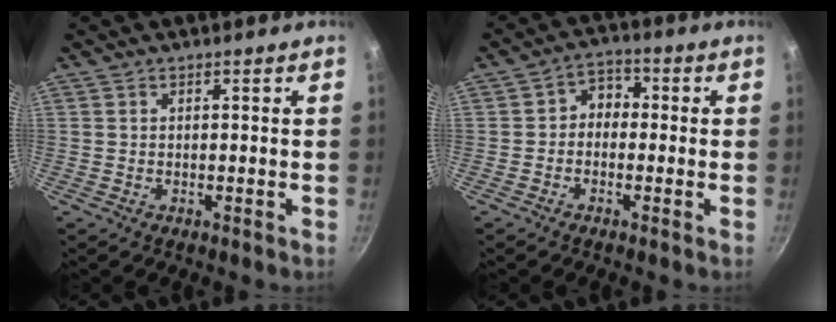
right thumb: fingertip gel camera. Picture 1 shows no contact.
{"total": 4.6, "force": [-0.5, 3.8, 2.6], "torque": [-0.011, 0.020, -0.023]}